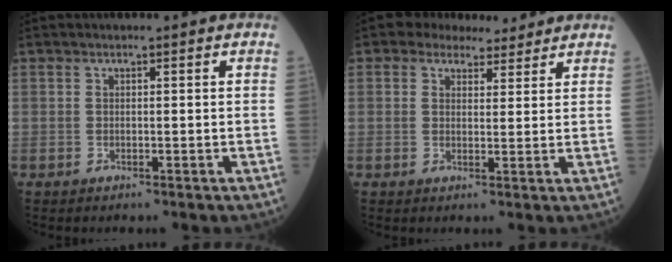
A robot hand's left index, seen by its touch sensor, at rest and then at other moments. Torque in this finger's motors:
{"motor_torque": [1.07, -1.07, 0.17, 0.07]}